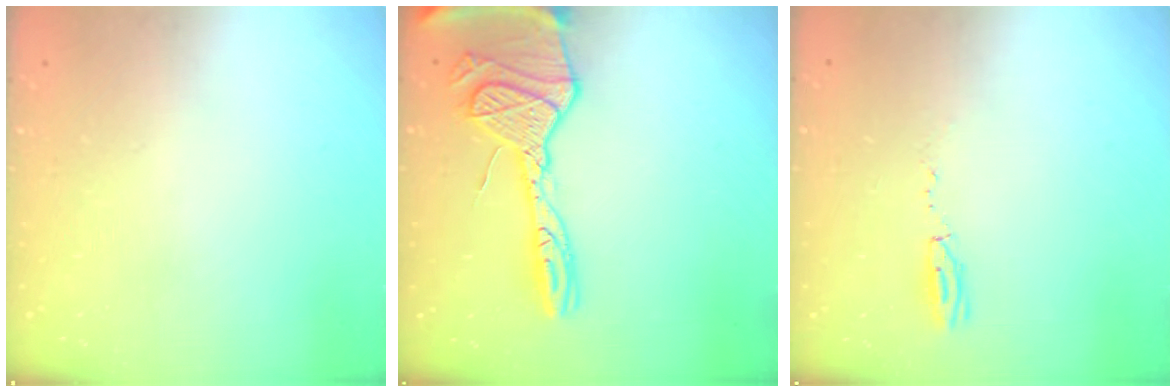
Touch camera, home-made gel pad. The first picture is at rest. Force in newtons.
{"total": 17.8, "press": 17.7, "slide": 1.7}
{"total": 17.0, "press": 5.1, "slide": 16.2}